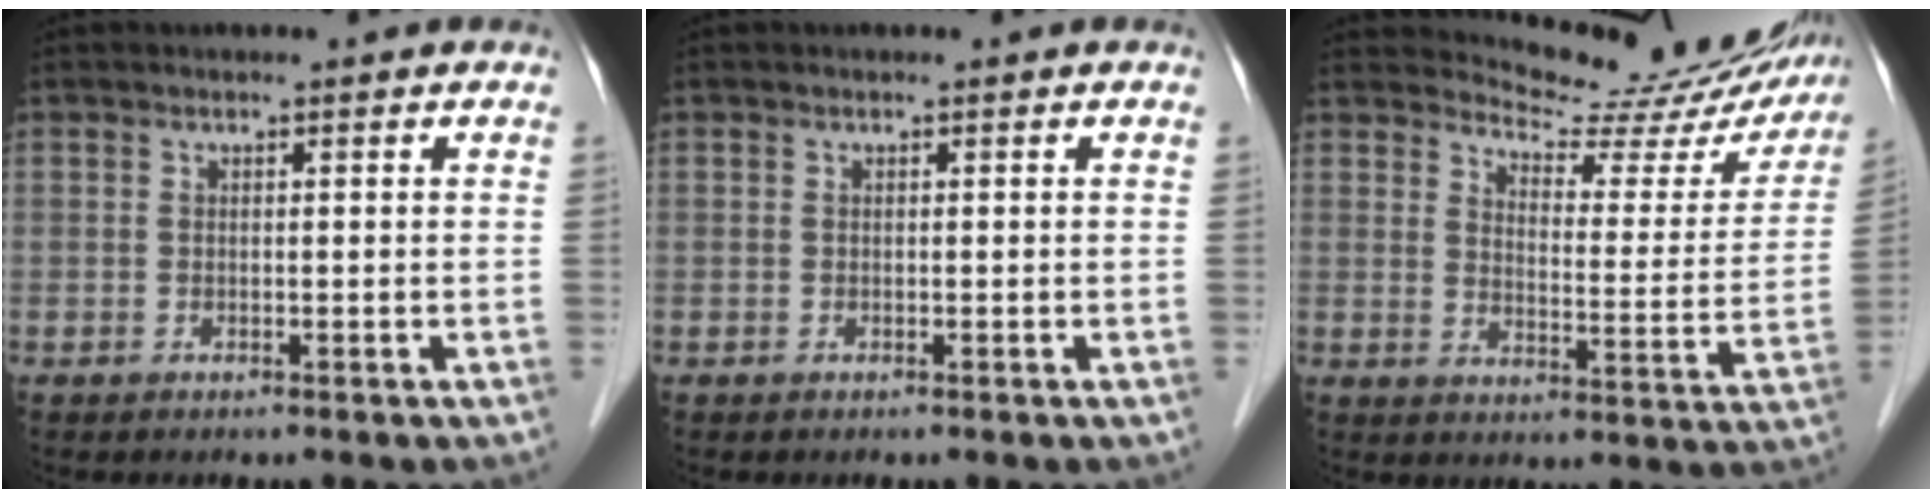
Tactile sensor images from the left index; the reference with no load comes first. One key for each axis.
{"total": 0.0}
{"total": 17.6, "fx": 16.9, "fy": 3.6, "fz": 3.5, "tx": -0.033, "ty": -0.065, "tz": 0.189}